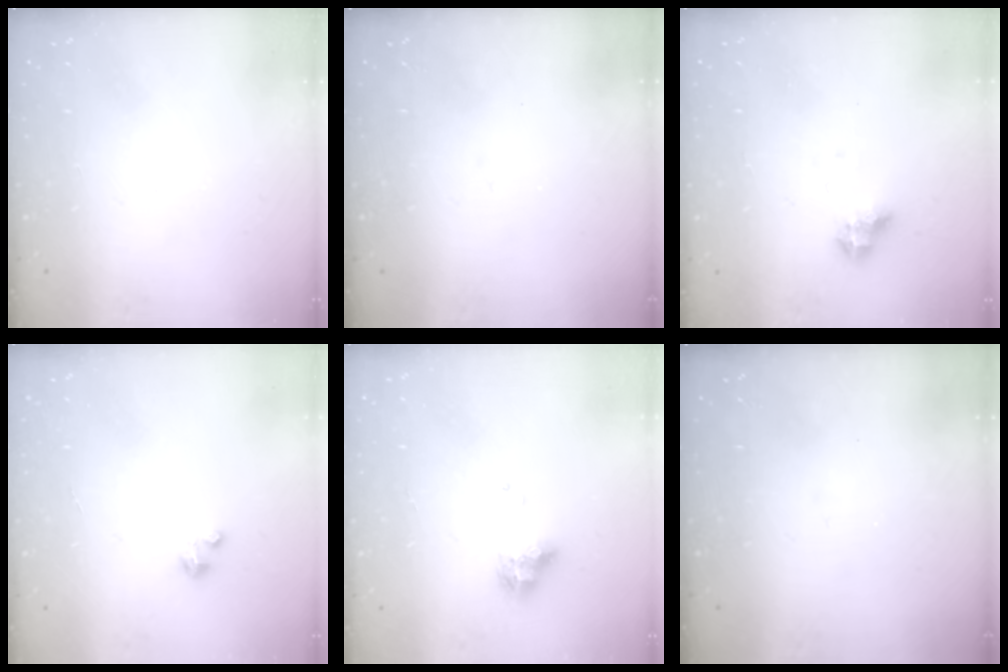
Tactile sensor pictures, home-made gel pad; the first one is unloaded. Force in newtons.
{"total": 0.0}
{"total": 6.4, "press": 6.4, "slide": 0.3}
{"total": 0.6, "press": 0.6, "slide": 0.3}
{"total": 8.8, "press": 8.7, "slide": 0.9}
{"total": 0.0}